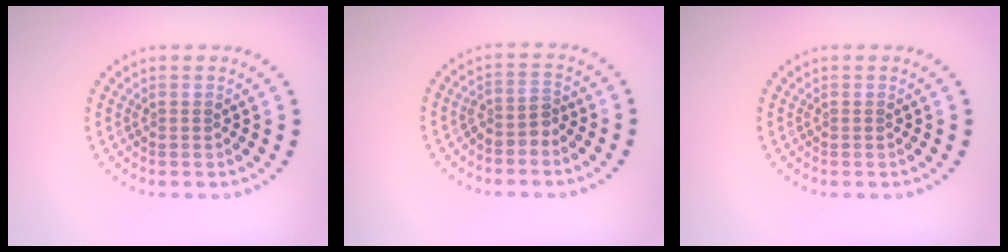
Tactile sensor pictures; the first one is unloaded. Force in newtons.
{"total": 1.8, "press": 1.4, "slide": 1.1}
{"total": 0.0}